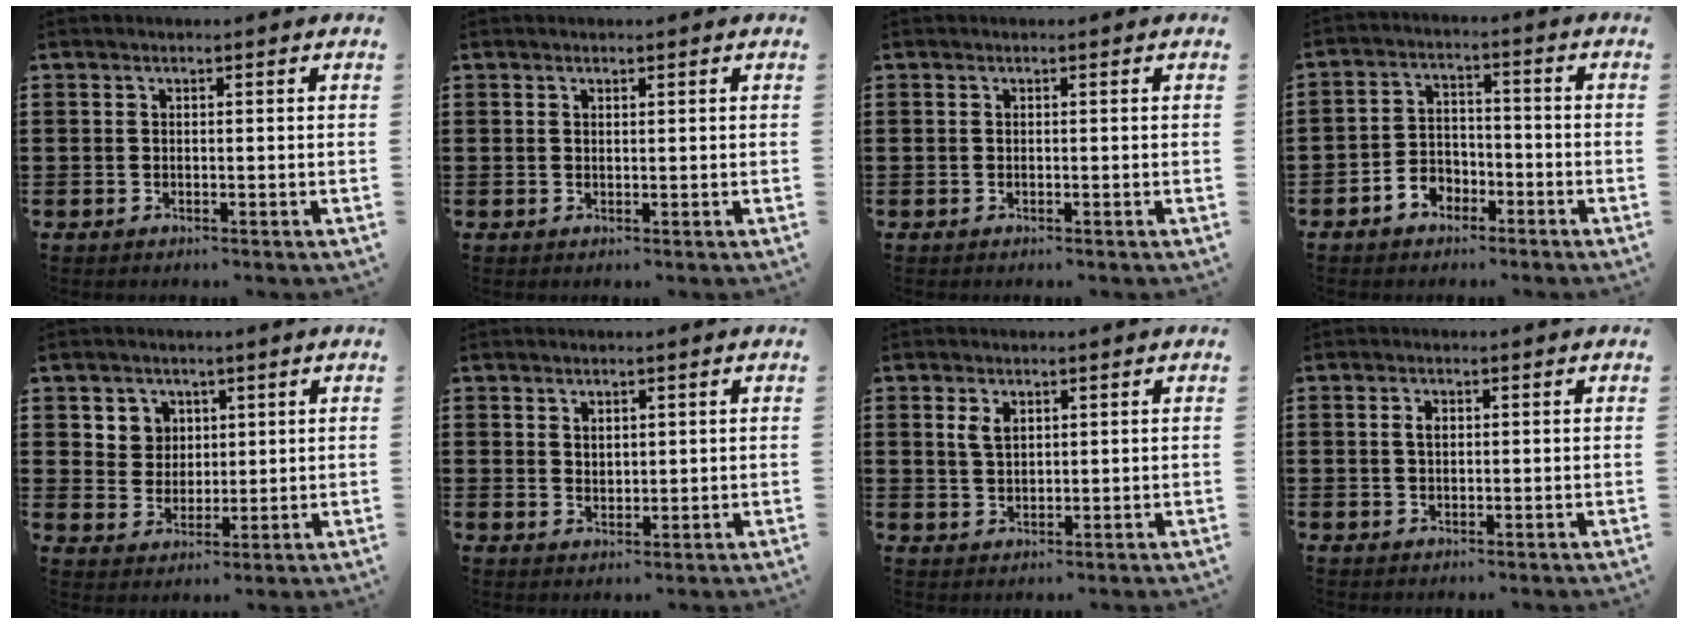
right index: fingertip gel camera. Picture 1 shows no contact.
{"total": 0.6, "force": [0.5, 0.2, 0.2], "torque": [-0.004, 0.002, 0.010]}
{"total": 0.0}
{"total": 4.1, "force": [-2.8, 2.8, 0.8], "torque": [-0.020, 0.015, -0.057]}
{"total": 4.5, "force": [2.2, 3.9, 0.4], "torque": [-0.020, 0.009, 0.038]}
{"total": 1.8, "force": [1.5, 0.9, 0.3], "torque": [-0.007, 0.004, 0.028]}
{"total": 2.5, "force": [1.2, 1.5, 1.6], "torque": [-0.037, 0.005, 0.021]}
{"total": 1.5, "force": [0.3, 0.8, 1.2], "torque": [-0.026, 0.007, 0.004]}